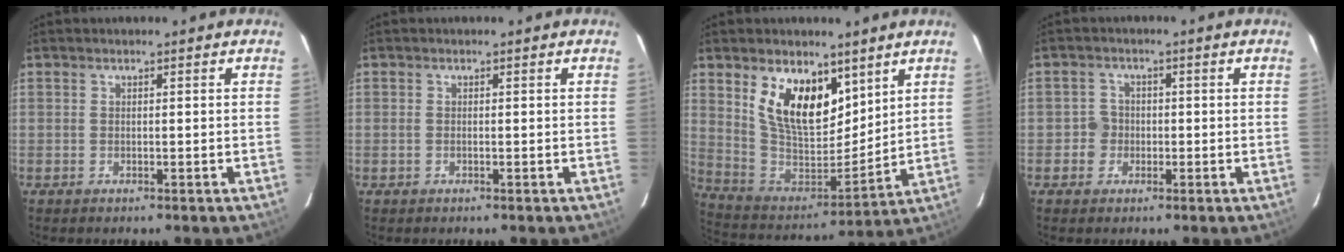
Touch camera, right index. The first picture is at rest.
{"total": 0.5, "force": [-0.1, 0.3, 0.4], "torque": [-0.011, 0.000, -0.004]}
{"total": 16.3, "force": [8.5, 8.7, 10.9], "torque": [-0.207, -0.002, 0.170]}
{"total": 3.0, "force": [-0.9, 2.9, 0.3], "torque": [-0.001, 0.012, -0.016]}